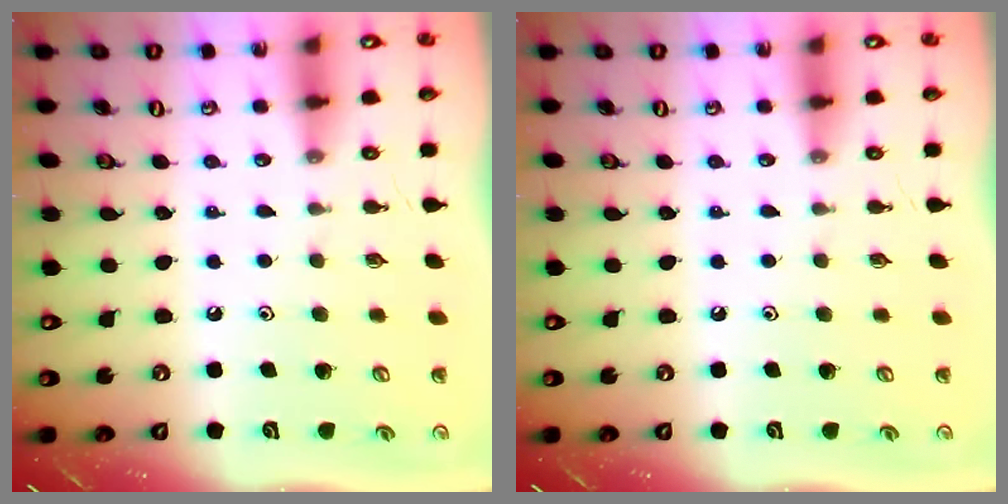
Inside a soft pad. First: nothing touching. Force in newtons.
{"total": 0.0}